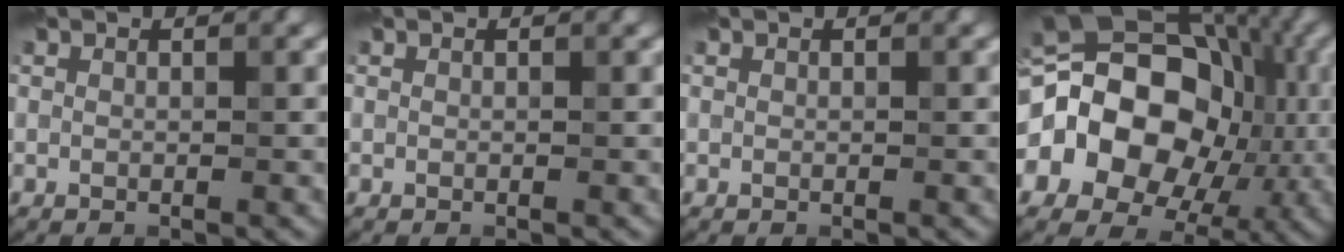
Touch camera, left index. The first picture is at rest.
{"total": 0.0}
{"total": 0.0}
{"total": 18.5, "force": [-0.5, 14.5, 11.5], "torque": [-0.198, 0.026, -0.033]}